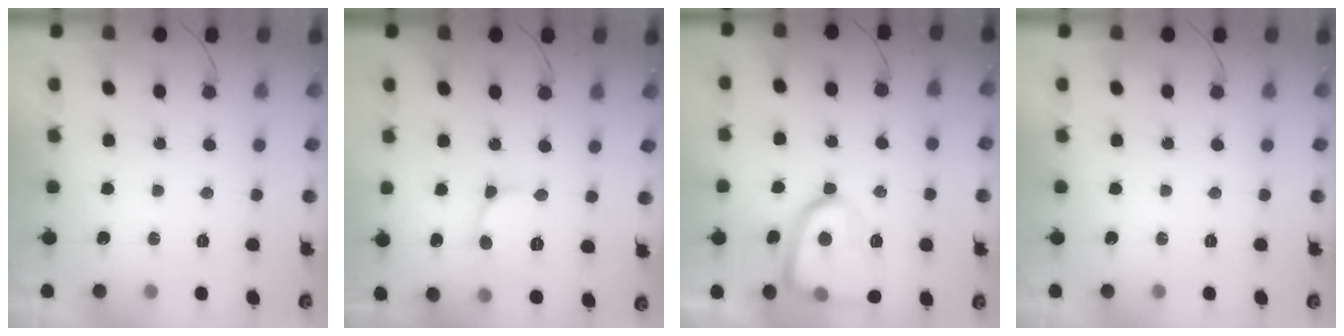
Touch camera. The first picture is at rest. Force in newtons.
{"total": 3.5, "press": 3.4, "slide": 0.5}
{"total": 15.7, "press": 15.7, "slide": 1.3}
{"total": 0.0}